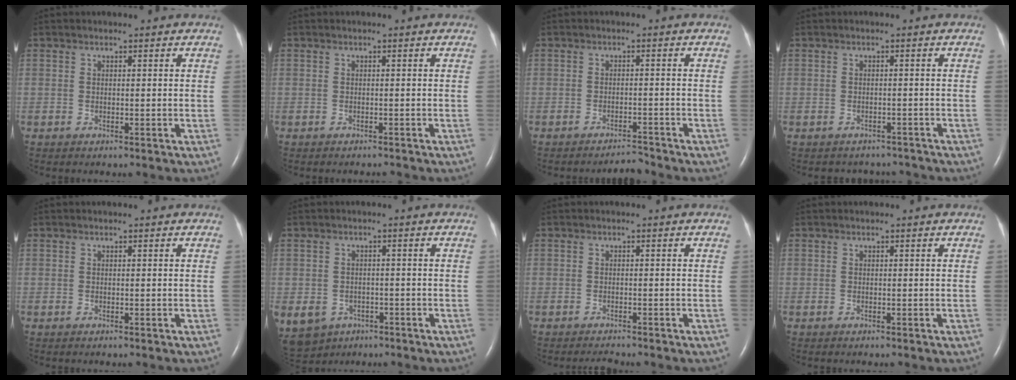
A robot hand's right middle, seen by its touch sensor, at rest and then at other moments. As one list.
[{"total": 0.8, "force": [-0.8, 0.0, 0.0], "torque": [-0.003, -0.004, -0.009]}, {"total": 2.2, "force": [-2.2, -0.1, -0.1], "torque": [-0.001, -0.010, -0.033]}, {"total": 4.2, "force": [-3.8, 1.7, -0.3], "torque": [0.000, 0.006, -0.043]}, {"total": 0.0}, {"total": 11.6, "force": [-6.1, 9.1, 3.9], "torque": [-0.121, -0.003, -0.080]}, {"total": 1.3, "force": [-1.3, 0.0, 0.2], "torque": [-0.008, -0.007, -0.017]}, {"total": 0.0}]